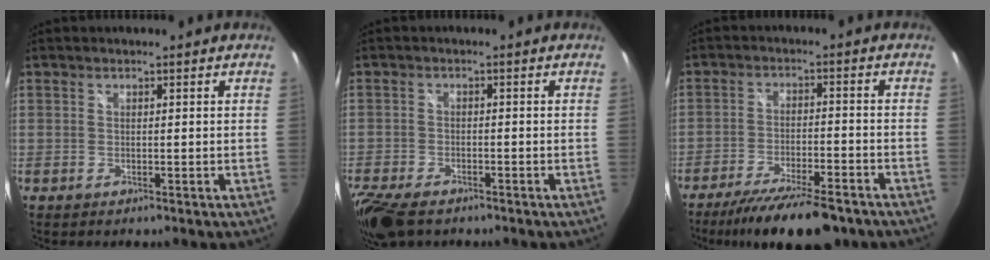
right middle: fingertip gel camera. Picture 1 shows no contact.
{"total": 9.5, "force": [-7.1, 4.0, 4.9], "torque": [-0.135, -0.037, -0.135]}
{"total": 14.8, "force": [-11.8, 3.4, 8.3], "torque": [-0.160, -0.025, -0.182]}